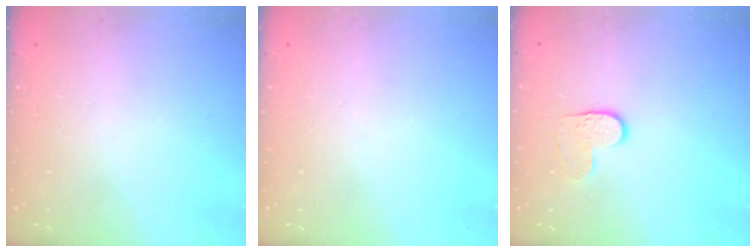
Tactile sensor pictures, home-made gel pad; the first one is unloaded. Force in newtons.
{"total": 0.0}
{"total": 4.0, "press": 4.0, "slide": 0.4}